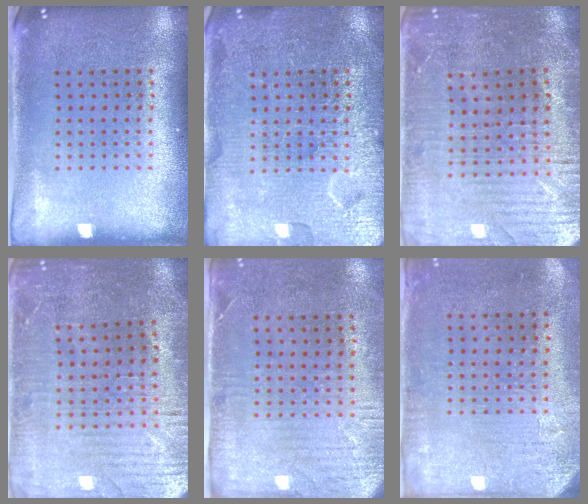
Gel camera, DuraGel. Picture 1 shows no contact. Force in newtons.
{"total": 3.9, "press": 3.9, "slide": 0.5}
{"total": 2.2, "press": 2.2, "slide": 0.5}
{"total": 1.6, "press": 1.5, "slide": 0.5}
{"total": 2.9, "press": 2.3, "slide": 1.7}
{"total": 3.1, "press": 2.4, "slide": 1.9}